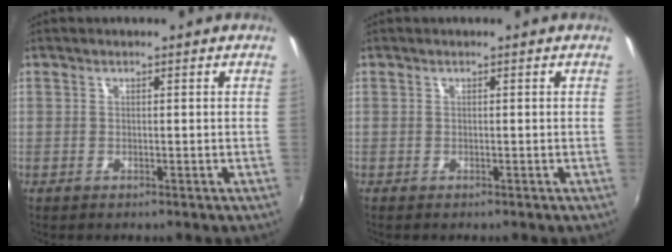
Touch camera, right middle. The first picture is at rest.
{"total": 0.0}